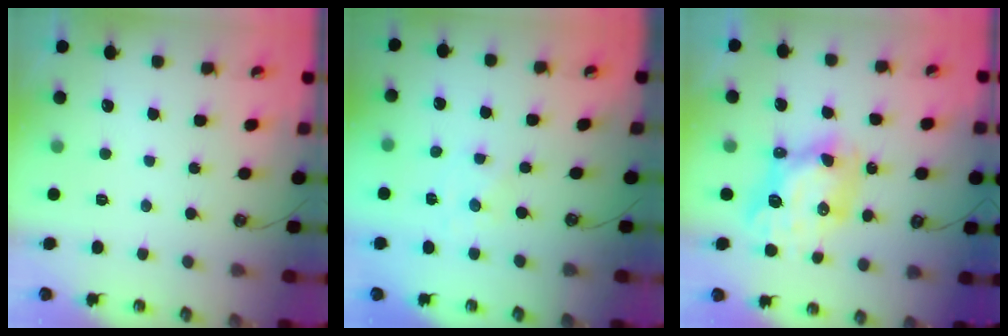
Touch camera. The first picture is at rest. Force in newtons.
{"total": 0.0}
{"total": 10.7, "press": 10.6, "slide": 0.9}